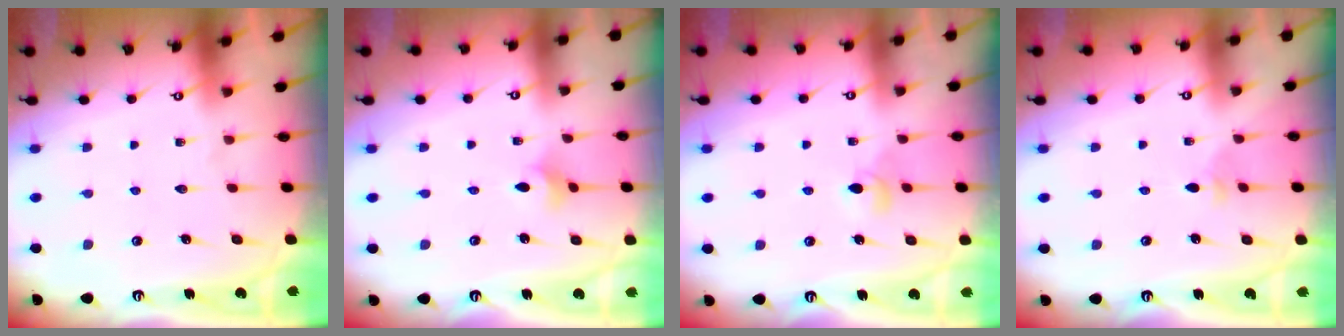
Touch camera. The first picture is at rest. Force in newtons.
{"total": 2.8, "press": 2.8, "slide": 0.6}
{"total": 4.1, "press": 4.0, "slide": 0.8}
{"total": 2.4, "press": 2.3, "slide": 0.6}